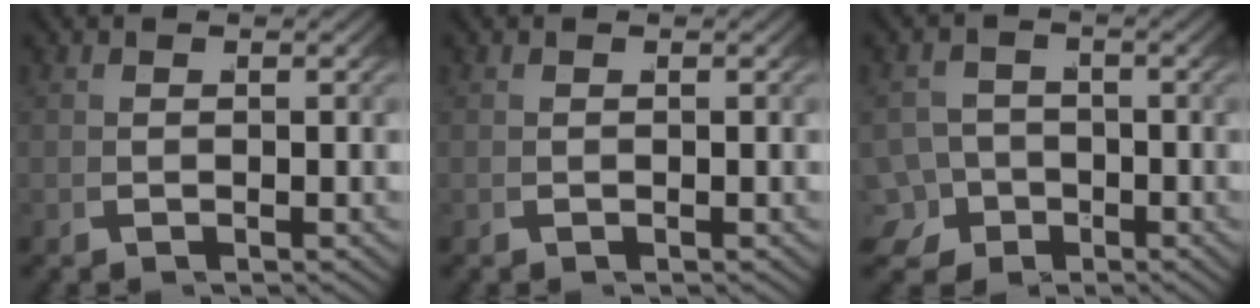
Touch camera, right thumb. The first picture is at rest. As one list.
[{"total": 0.0}, {"total": 4.9, "force": [-2.7, 3.8, 1.7], "torque": [-0.014, -0.021, -0.043]}]